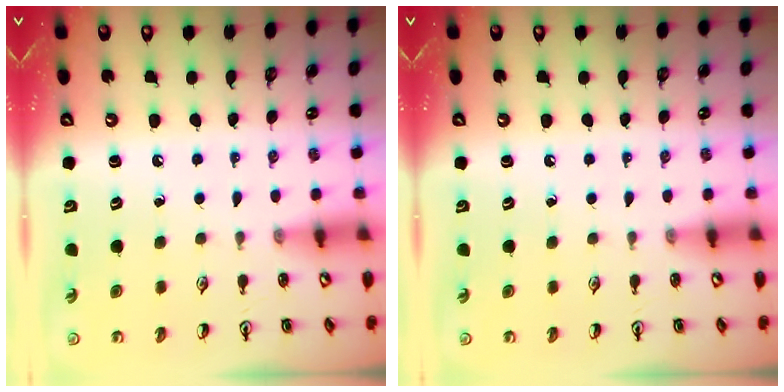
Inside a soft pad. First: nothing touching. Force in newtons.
{"total": 0.0}